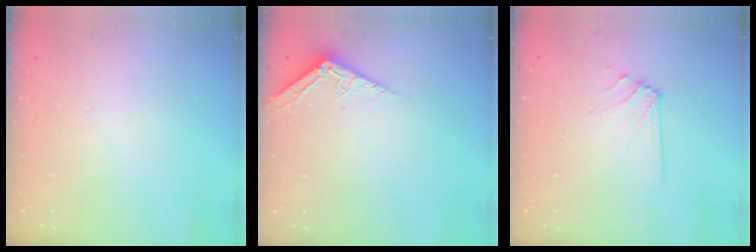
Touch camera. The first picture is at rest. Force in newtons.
{"total": 3.6, "press": 3.6, "slide": 0.4}
{"total": 6.2, "press": 6.2, "slide": 0.9}